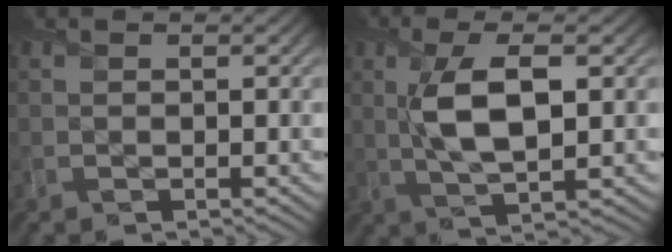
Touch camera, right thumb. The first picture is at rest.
{"total": 7.6, "force": [1.0, 2.7, 7.0], "torque": [-0.147, 0.001, 0.018]}